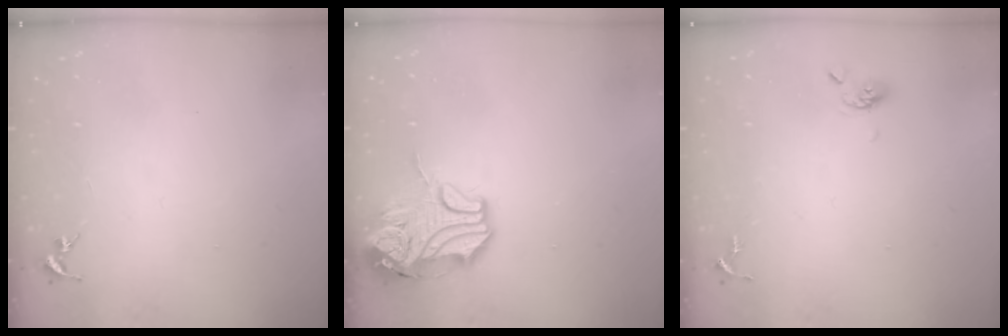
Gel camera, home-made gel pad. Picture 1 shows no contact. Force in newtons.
{"total": 13.9, "press": 13.7, "slide": 2.0}
{"total": 4.0, "press": 3.9, "slide": 0.9}